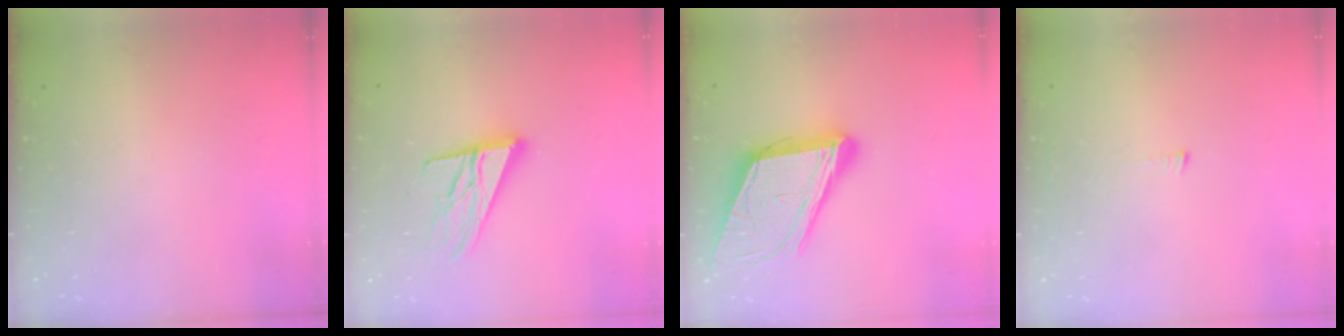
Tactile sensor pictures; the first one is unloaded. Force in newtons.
{"total": 15.9, "press": 15.6, "slide": 2.7}
{"total": 18.6, "press": 18.2, "slide": 3.8}
{"total": 3.0, "press": 3.0, "slide": 0.3}